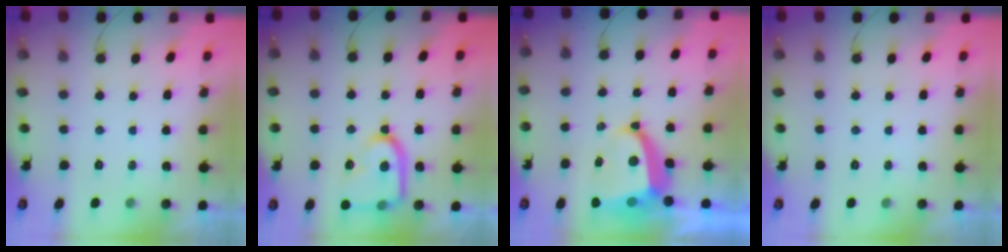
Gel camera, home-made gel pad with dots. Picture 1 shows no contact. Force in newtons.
{"total": 18.1, "press": 18.0, "slide": 1.7}
{"total": 8.1, "press": 8.0, "slide": 0.8}
{"total": 0.0}